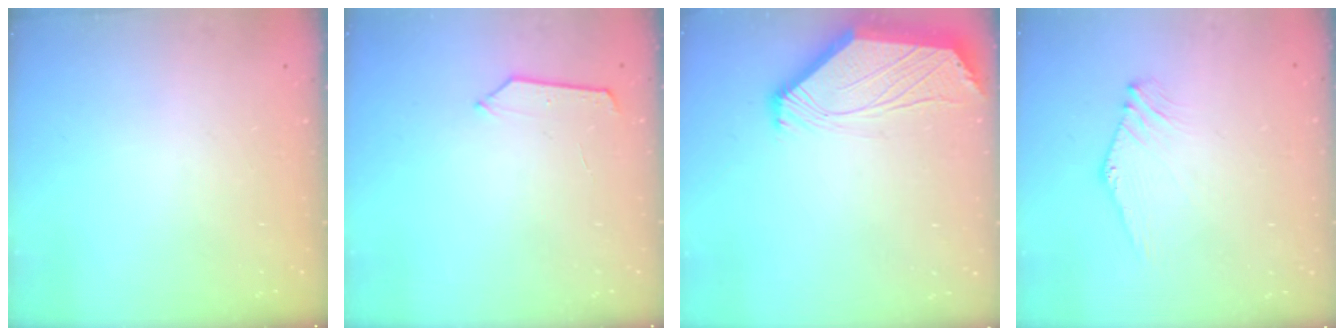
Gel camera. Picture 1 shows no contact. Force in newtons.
{"total": 5.6, "press": 5.5, "slide": 0.7}
{"total": 2.5, "press": 2.4, "slide": 0.6}
{"total": 0.6, "press": 0.5, "slide": 0.3}